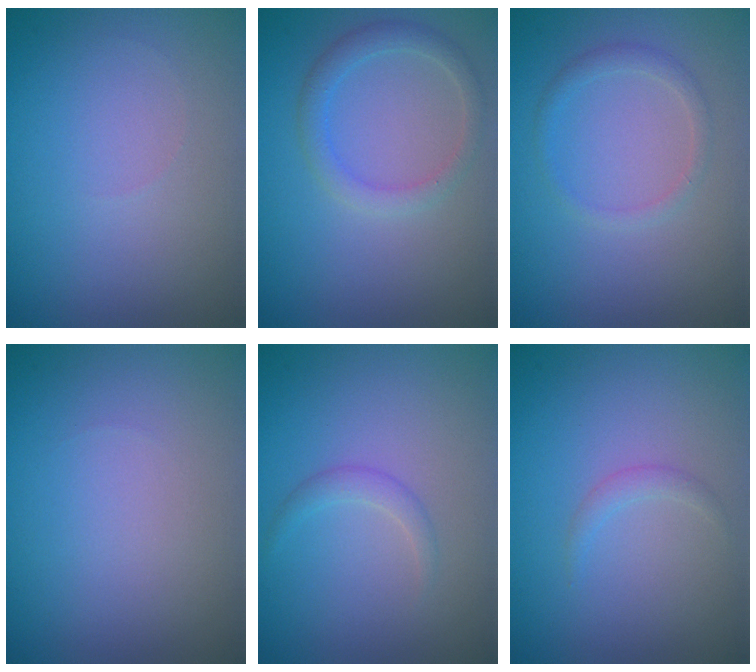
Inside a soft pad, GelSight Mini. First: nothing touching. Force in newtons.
{"total": 2.1, "press": 2.1, "slide": 0.3}
{"total": 1.3, "press": 1.3, "slide": 0.0}
{"total": 0.0}
{"total": 1.2, "press": 1.1, "slide": 0.1}
{"total": 0.9, "press": 0.9, "slide": 0.0}